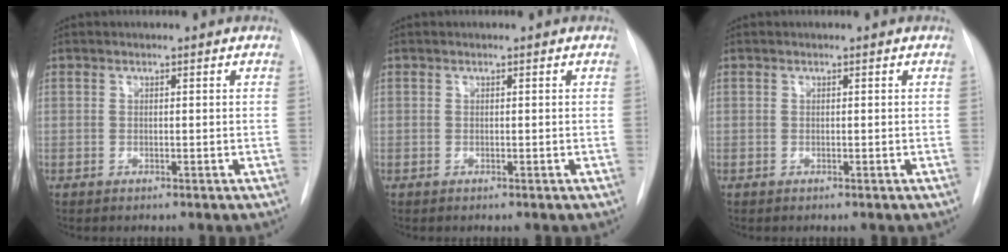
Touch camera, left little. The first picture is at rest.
{"total": 0.0}
{"total": 0.0}